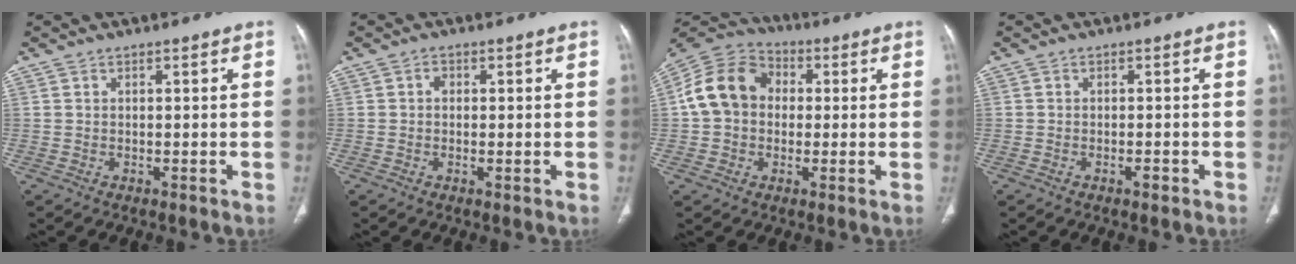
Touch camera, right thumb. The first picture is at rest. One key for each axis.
{"total": 1.6, "fx": 0.2, "fy": 1.1, "fz": 1.1, "tx": -0.014, "ty": 0.002, "tz": 0.000}
{"total": 12.8, "fx": 0.9, "fy": 10.5, "fz": 7.3, "tx": -0.122, "ty": 0.032, "tz": 0.004}
{"total": 1.2, "fx": -0.7, "fy": 0.5, "fz": 0.8, "tx": -0.013, "ty": 0.002, "tz": -0.011}